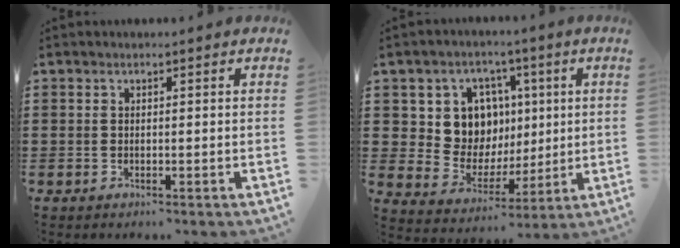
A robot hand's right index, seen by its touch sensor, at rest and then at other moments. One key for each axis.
{"total": 10.2, "fx": 2.8, "fy": 9.2, "fz": 3.2, "tx": -0.087, "ty": -0.005, "tz": 0.059}